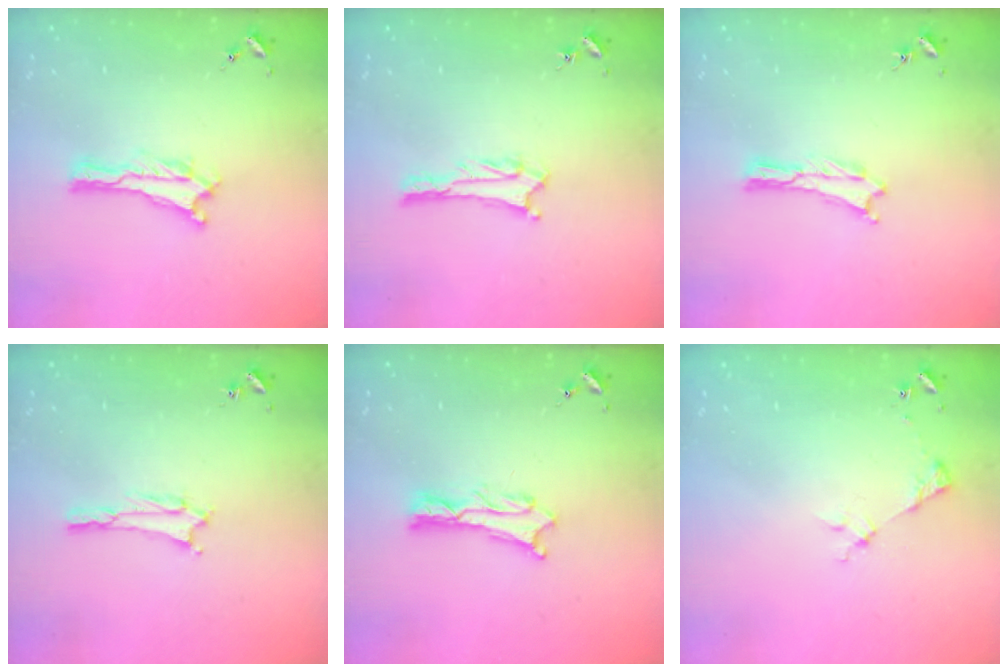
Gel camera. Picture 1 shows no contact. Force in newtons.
{"total": 2.7, "press": 2.7, "slide": 0.2}
{"total": 0.0}
{"total": 1.5, "press": 1.5, "slide": 0.3}
{"total": 1.2, "press": 1.2, "slide": 0.2}
{"total": 2.9, "press": 2.9, "slide": 0.4}